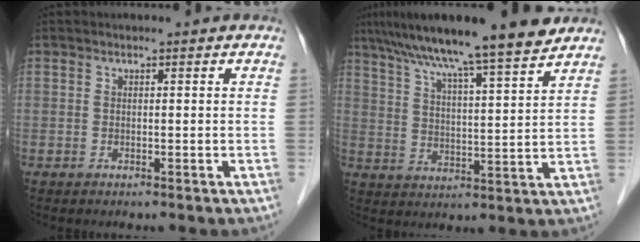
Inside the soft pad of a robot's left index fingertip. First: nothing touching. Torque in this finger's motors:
{"motor_torque": [0.13, -0.47, 0.83, 0.21]}